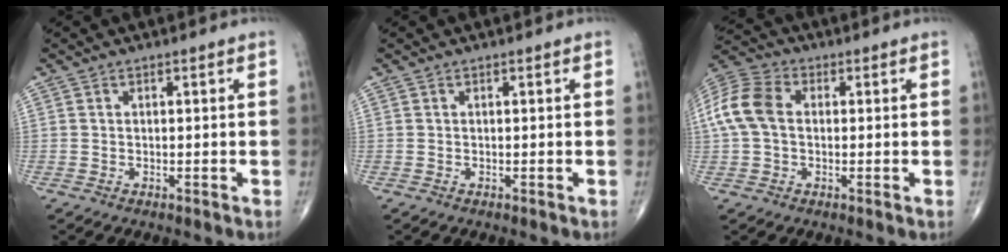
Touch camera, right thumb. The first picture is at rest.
{"total": 0.0}
{"total": 10.0, "force": [0.7, 7.0, 7.1], "torque": [-0.155, 0.027, 0.007]}